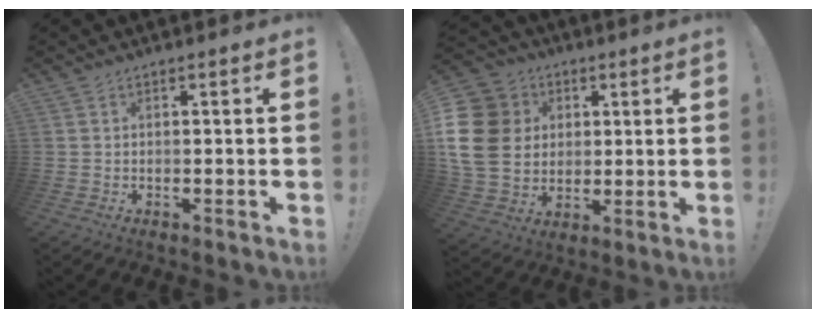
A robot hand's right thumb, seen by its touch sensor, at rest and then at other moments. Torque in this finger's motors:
{"motor_torque": [2.16, 2.15, 0.24, 0.40, 0.47]}